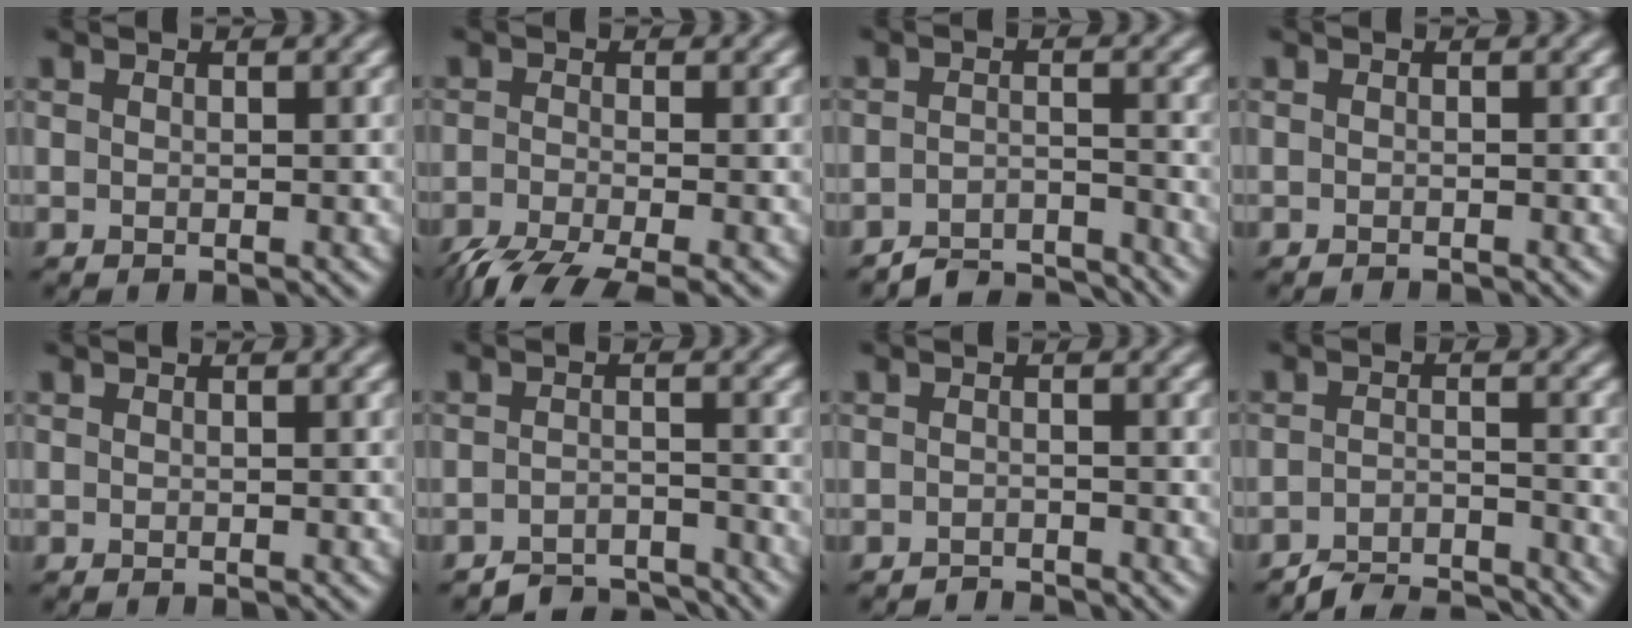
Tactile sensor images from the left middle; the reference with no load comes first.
{"total": 6.1, "force": [-4.5, 1.3, 3.8], "torque": [-0.069, -0.017, -0.090]}
{"total": 4.7, "force": [-4.5, 0.8, 1.2], "torque": [-0.020, 0.001, -0.077]}
{"total": 1.2, "force": [-1.2, 0.0, 0.1], "torque": [0.001, -0.002, -0.019]}
{"total": 0.0}
{"total": 4.1, "force": [-4.0, 0.8, 0.8], "torque": [-0.011, 0.000, -0.068]}
{"total": 1.8, "force": [-1.8, 0.1, 0.1], "torque": [0.002, 0.007, -0.032]}
{"total": 4.7, "force": [-4.5, 0.7, 1.2], "torque": [-0.024, 0.000, -0.079]}